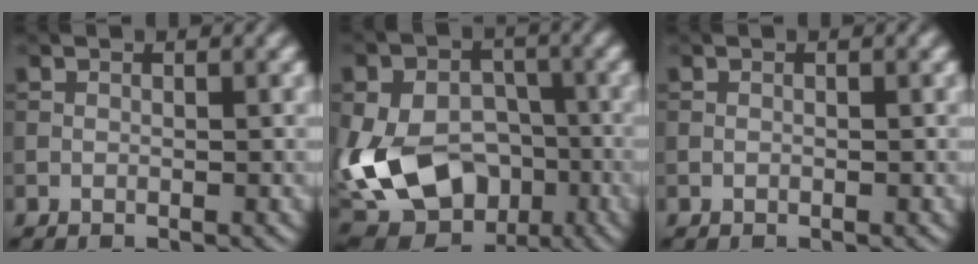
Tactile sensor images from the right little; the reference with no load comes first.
{"total": 15.1, "force": [-3.7, 11.1, 9.4], "torque": [-0.177, -0.019, -0.061]}
{"total": 0.0}